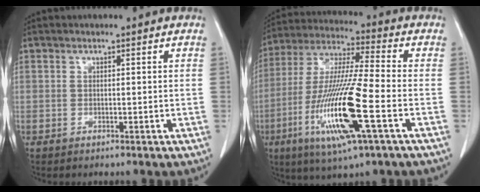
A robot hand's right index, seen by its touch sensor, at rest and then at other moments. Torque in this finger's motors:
{"motor_torque": [2.14, 0.00, 1.05, 0.21]}